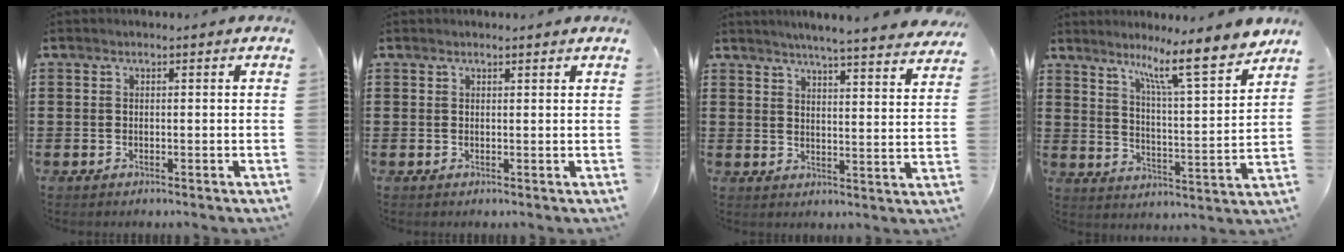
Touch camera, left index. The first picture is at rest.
{"total": 0.6, "force": [0.6, 0.0, 0.0], "torque": [-0.004, -0.002, 0.013]}
{"total": 4.2, "force": [4.1, -0.5, 0.7], "torque": [-0.035, -0.028, 0.070]}
{"total": 10.3, "force": [8.2, 0.2, 6.3], "torque": [-0.116, -0.054, 0.126]}